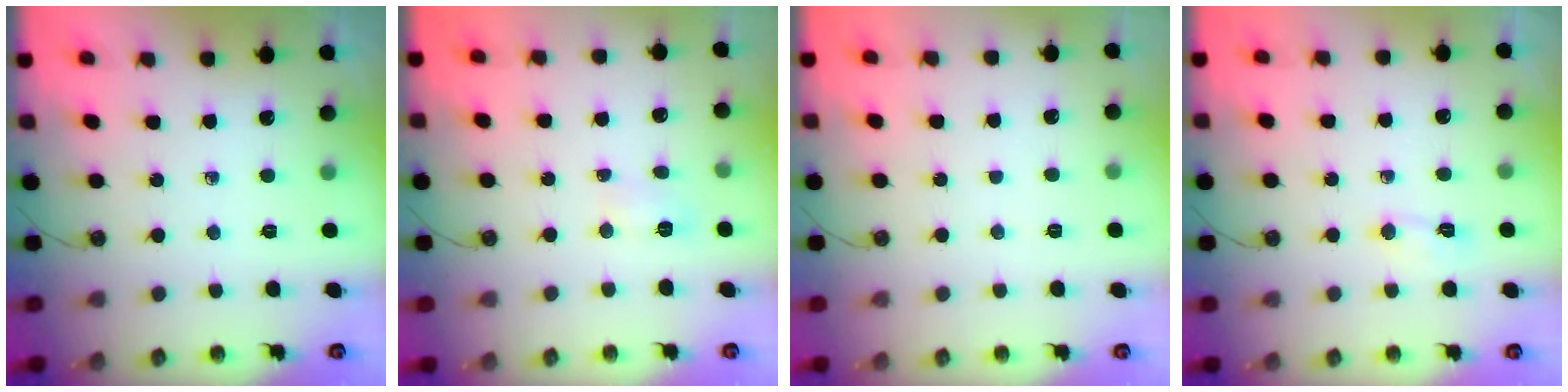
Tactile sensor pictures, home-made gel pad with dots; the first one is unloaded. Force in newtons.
{"total": 3.7, "press": 3.6, "slide": 0.5}
{"total": 4.9, "press": 2.9, "slide": 4.0}
{"total": 3.5, "press": 3.5, "slide": 0.5}